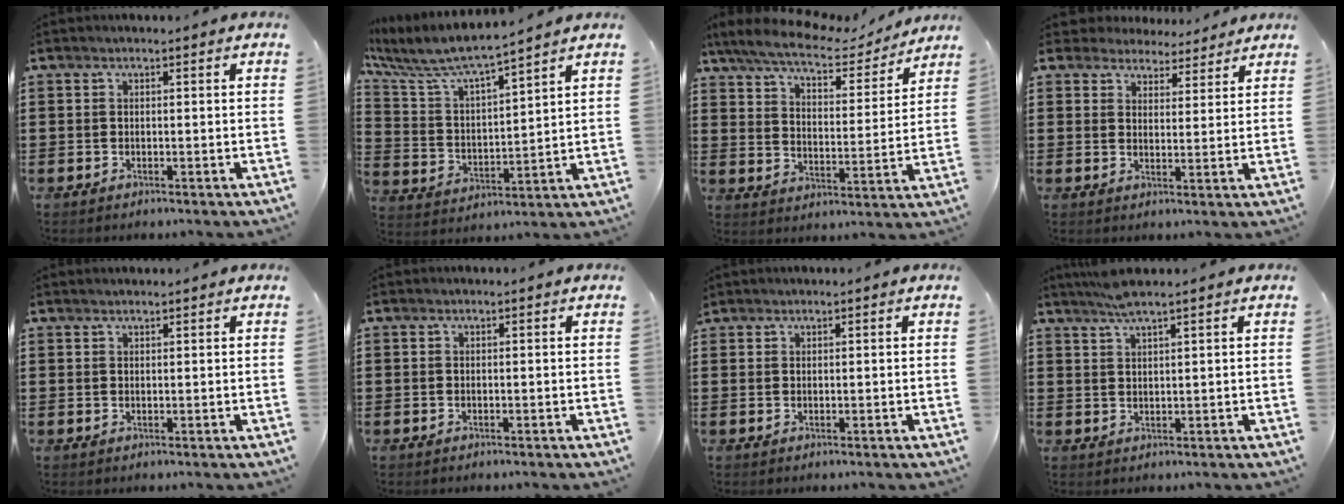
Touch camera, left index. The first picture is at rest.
{"total": 6.7, "force": [6.0, 0.6, 2.8], "torque": [-0.086, -0.036, 0.097]}
{"total": 7.0, "force": [6.1, 1.3, 3.2], "torque": [-0.089, -0.031, 0.103]}
{"total": 4.1, "force": [3.9, 1.4, 0.2], "torque": [-0.023, -0.009, 0.071]}
{"total": 0.9, "force": [0.9, 0.1, 0.1], "torque": [-0.004, 0.000, 0.017]}
{"total": 0.0}
{"total": 0.9, "force": [0.8, 0.4, 0.1], "torque": [-0.005, 0.003, 0.017]}
{"total": 3.1, "force": [2.5, 0.0, 1.8], "torque": [-0.041, 0.001, 0.047]}